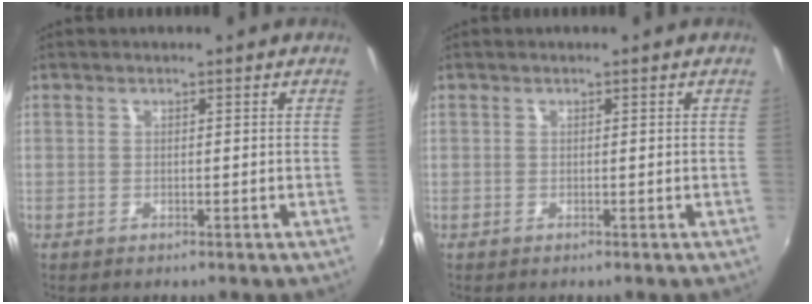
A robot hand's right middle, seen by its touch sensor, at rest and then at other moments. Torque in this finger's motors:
{"motor_torque": [0.00, -0.02, -0.03, 0.00]}